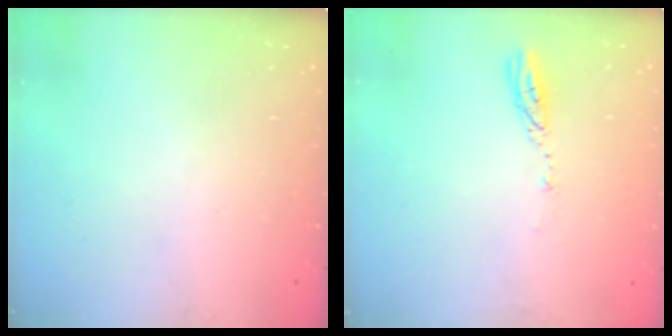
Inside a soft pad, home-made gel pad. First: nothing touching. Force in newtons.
{"total": 3.7, "press": 3.6, "slide": 0.3}